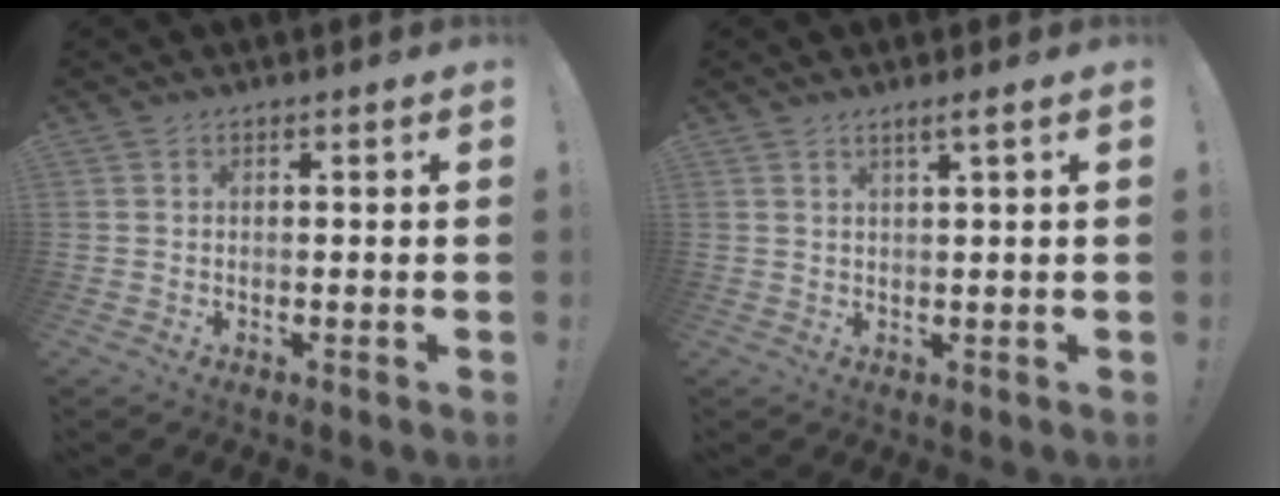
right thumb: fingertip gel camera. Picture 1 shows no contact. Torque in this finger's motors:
{"motor_torque": [-0.12, 0.03, 0.01, 0.16, 0.04]}